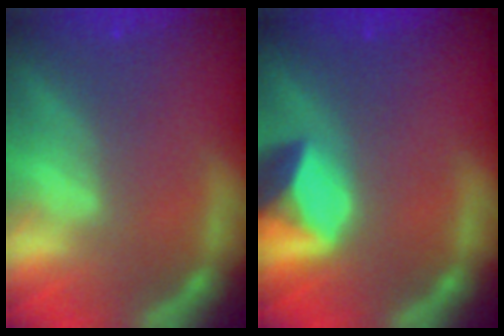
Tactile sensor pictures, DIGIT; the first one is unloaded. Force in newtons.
{"total": 5.4}